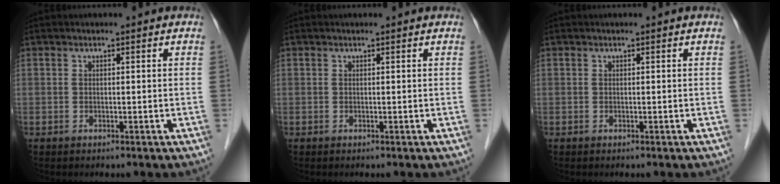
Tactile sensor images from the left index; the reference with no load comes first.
{"total": 0.0}
{"total": 0.0}